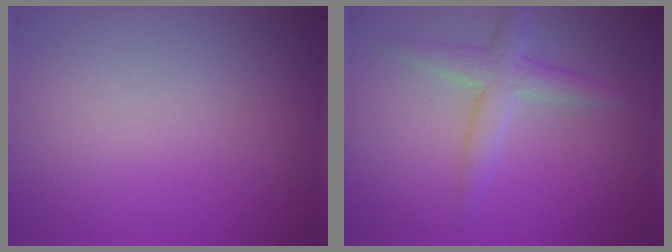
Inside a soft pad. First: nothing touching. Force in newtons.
{"total": 2.9, "press": 2.9, "slide": 0.2}